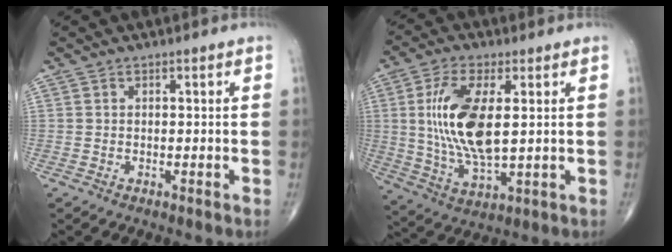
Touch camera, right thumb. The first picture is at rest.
{"total": 14.6, "force": [2.0, 6.0, 13.2], "torque": [-0.268, -0.017, 0.045]}